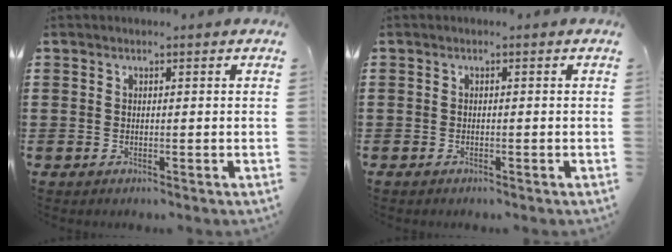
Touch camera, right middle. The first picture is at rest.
{"total": 0.5, "force": [-0.5, 0.2, 0.2], "torque": [-0.005, -0.001, -0.009]}